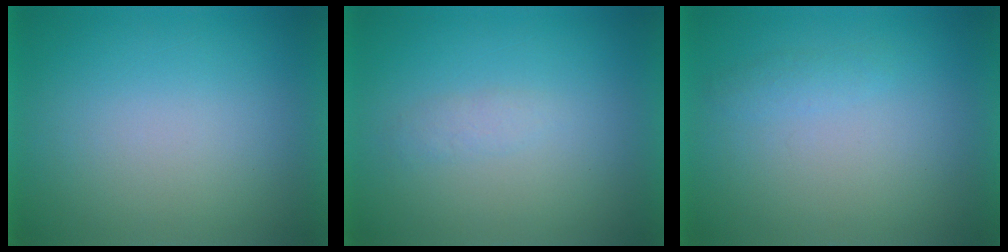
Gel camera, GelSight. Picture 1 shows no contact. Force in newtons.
{"total": 1.5}
{"total": 1.3}